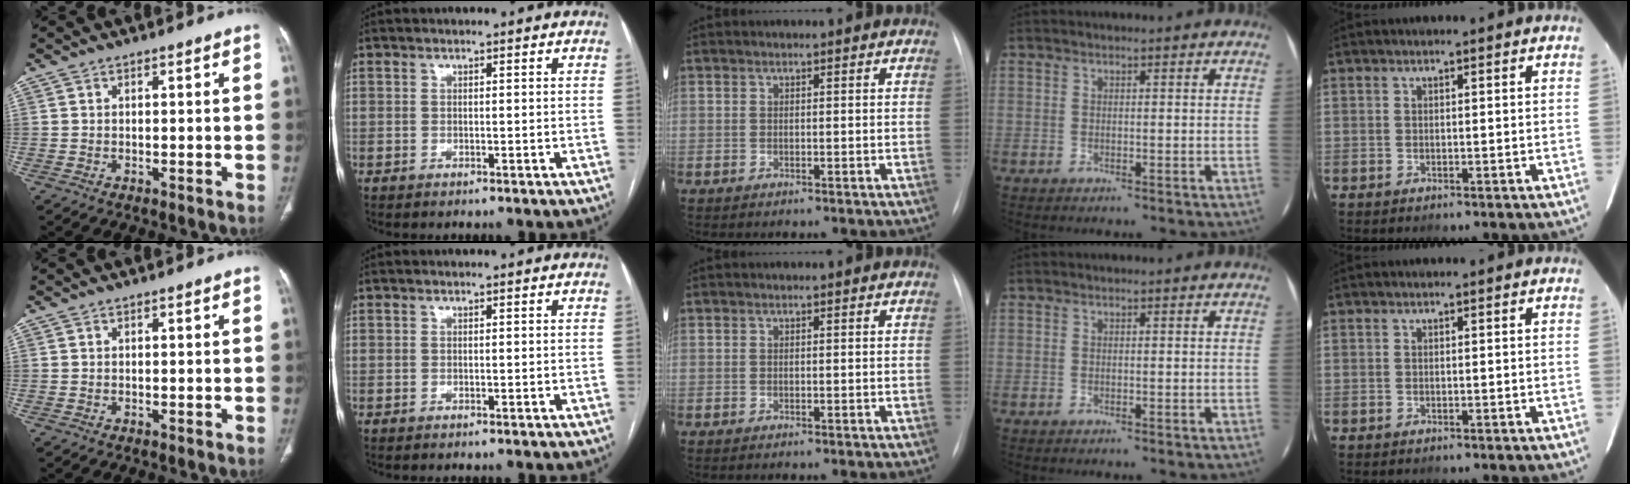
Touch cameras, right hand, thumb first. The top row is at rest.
{}